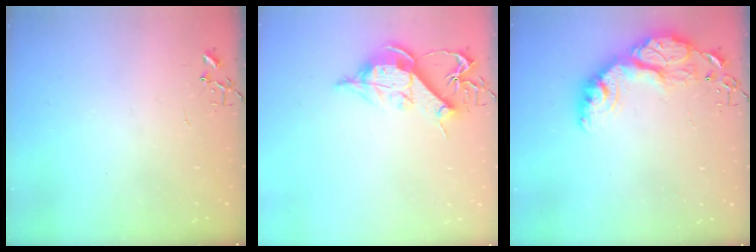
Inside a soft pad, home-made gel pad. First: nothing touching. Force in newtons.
{"total": 11.0, "press": 11.0, "slide": 0.5}
{"total": 19.9, "press": 19.8, "slide": 1.4}